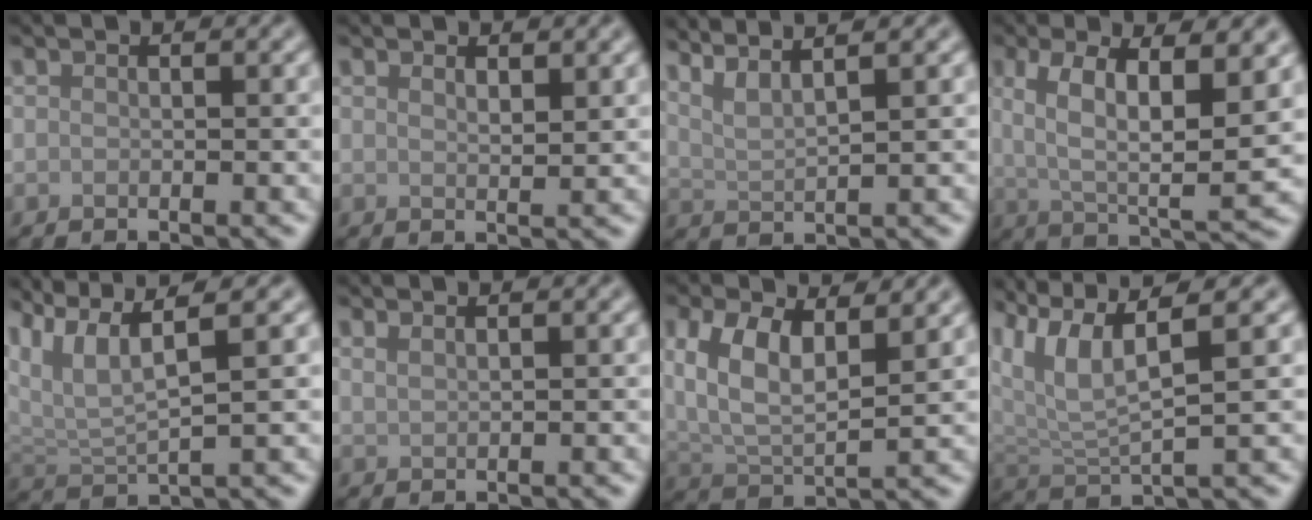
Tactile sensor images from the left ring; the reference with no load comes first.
{"total": 1.3, "force": [1.0, 0.3, 0.8], "torque": [-0.013, -0.002, 0.017]}
{"total": 5.3, "force": [4.1, 1.1, 3.2], "torque": [-0.052, 0.024, 0.047]}
{"total": 9.1, "force": [2.3, 3.5, 8.1], "torque": [-0.147, -0.004, 0.036]}
{"total": 6.4, "force": [3.8, 1.4, 4.9], "torque": [-0.104, 0.011, 0.076]}
{"total": 1.1, "force": [0.9, 0.3, 0.5], "torque": [-0.008, -0.001, 0.016]}
{"total": 7.5, "force": [3.3, 3.7, 5.6], "torque": [-0.117, 0.000, 0.056]}
{"total": 6.6, "force": [3.2, 1.8, 5.4], "torque": [-0.117, 0.007, 0.065]}